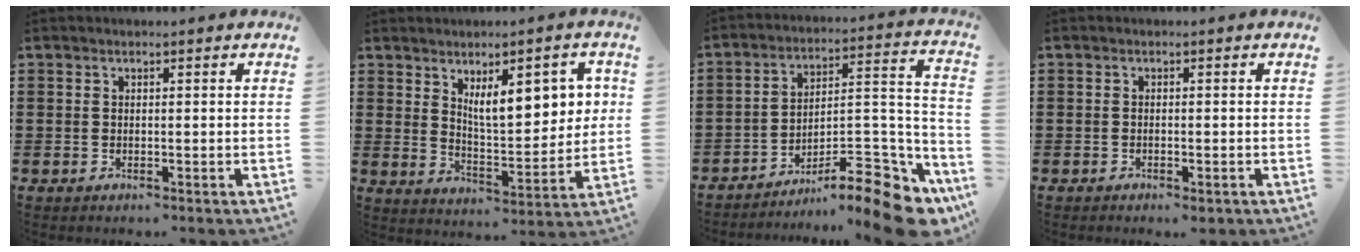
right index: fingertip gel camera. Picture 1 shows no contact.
{"total": 9.1, "force": [3.7, 3.7, 7.4], "torque": [-0.120, -0.006, 0.058]}
{"total": 12.6, "force": [-9.6, 3.1, 7.5], "torque": [-0.079, 0.030, -0.173]}
{"total": 0.9, "force": [-0.7, 0.2, 0.4], "torque": [-0.011, -0.005, -0.013]}